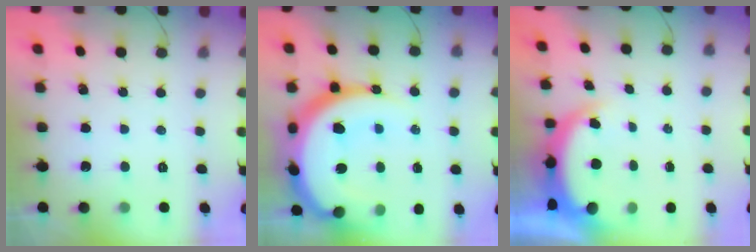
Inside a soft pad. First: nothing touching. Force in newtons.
{"total": 24.2, "press": 24.1, "slide": 2.1}
{"total": 4.6, "press": 4.5, "slide": 1.3}